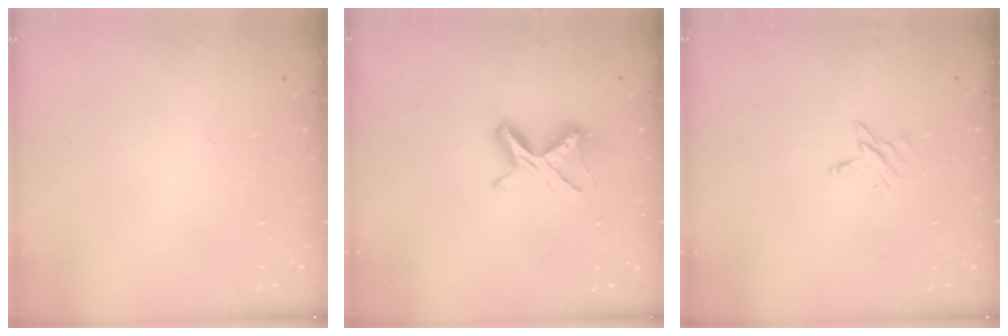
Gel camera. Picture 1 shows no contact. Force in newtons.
{"total": 7.5, "press": 7.4, "slide": 0.8}
{"total": 4.8, "press": 4.8, "slide": 0.4}